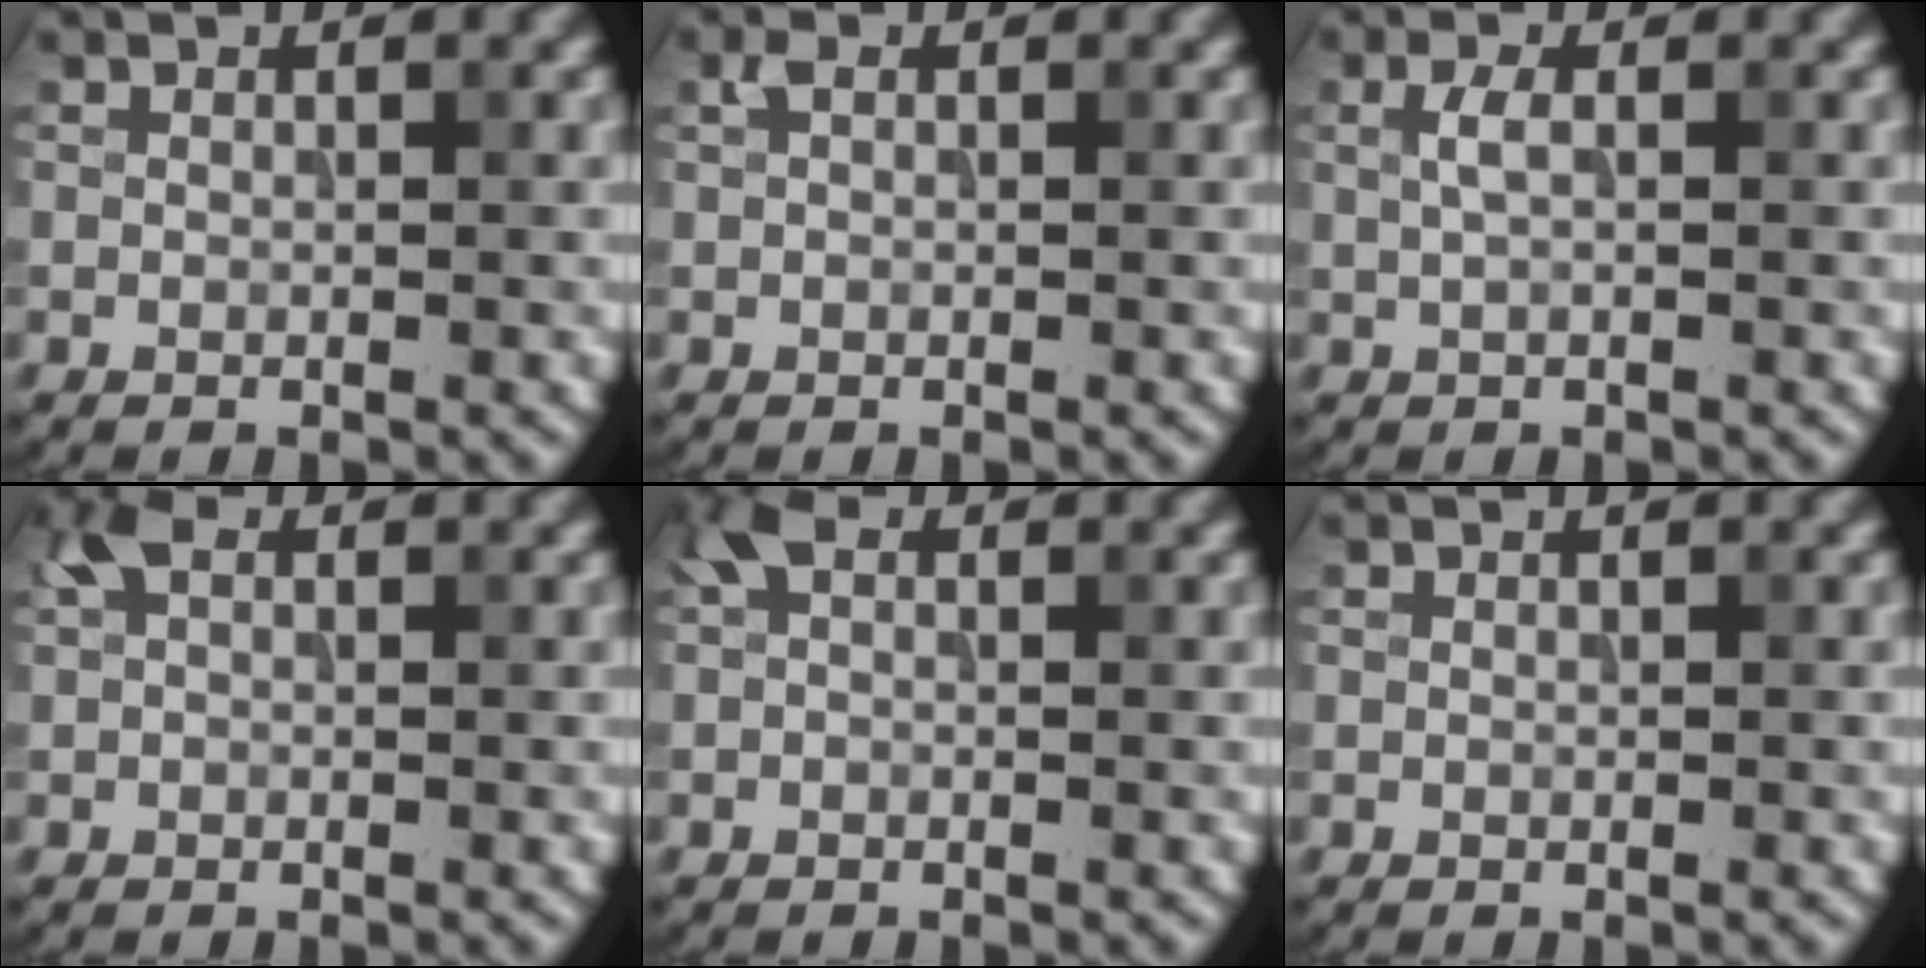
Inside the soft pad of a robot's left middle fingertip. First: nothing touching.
{"total": 1.0, "force": [0.5, 0.6, 0.7], "torque": [-0.013, 0.004, 0.006]}
{"total": 1.6, "force": [0.3, 0.5, 1.4], "torque": [-0.031, 0.004, 0.005]}
{"total": 1.9, "force": [0.6, 1.2, 1.3], "torque": [-0.022, 0.007, 0.003]}
{"total": 1.6, "force": [0.3, 1.1, 1.2], "torque": [-0.020, 0.007, -0.002]}
{"total": 0.0}